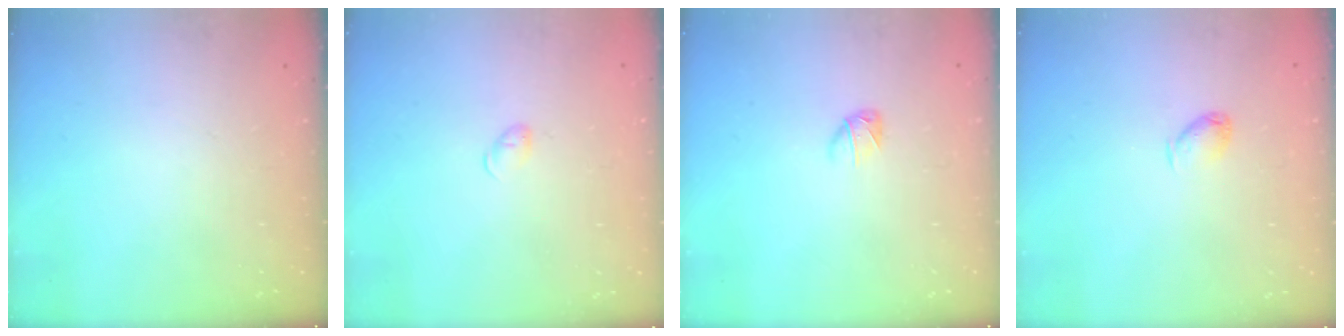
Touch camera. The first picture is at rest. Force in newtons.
{"total": 3.7, "press": 3.6, "slide": 0.6}
{"total": 3.4, "press": 3.3, "slide": 0.7}
{"total": 4.1, "press": 4.0, "slide": 0.7}